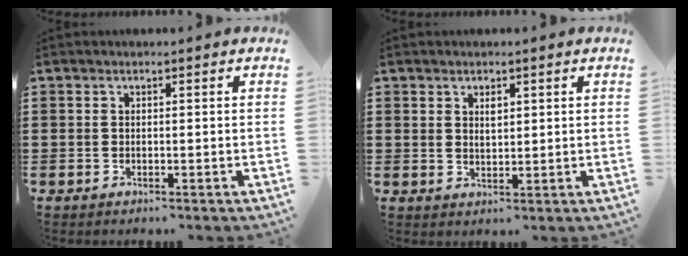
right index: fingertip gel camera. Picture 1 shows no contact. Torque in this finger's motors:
{"motor_torque": [0.84, 1.30, 0.01, 0.00]}